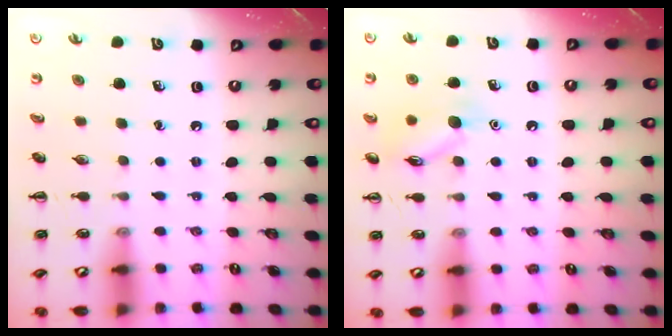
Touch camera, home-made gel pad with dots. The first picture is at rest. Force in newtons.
{"total": 9.7, "press": 9.7, "slide": 0.5}